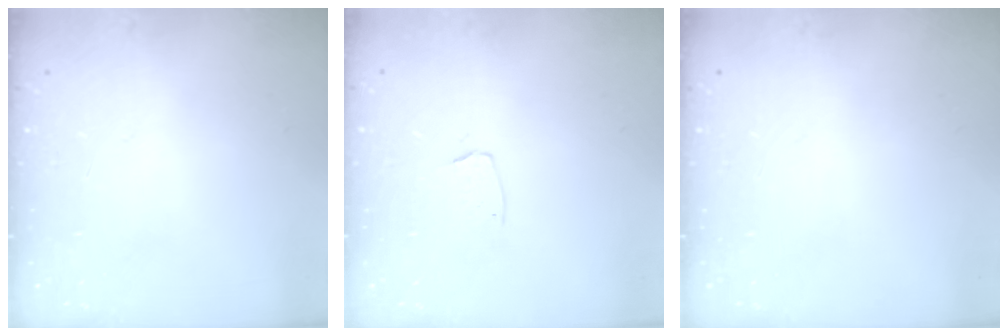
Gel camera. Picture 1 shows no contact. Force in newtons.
{"total": 4.0, "press": 3.9, "slide": 0.2}
{"total": 0.0}